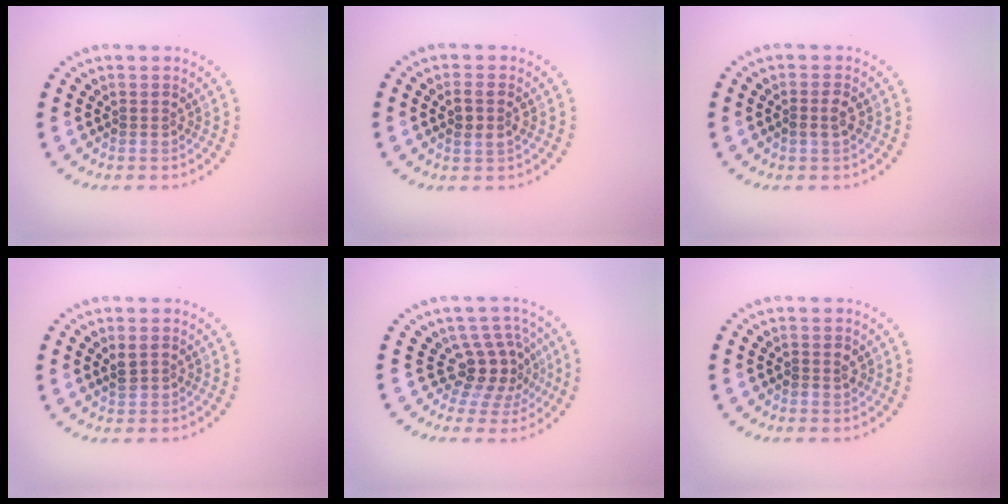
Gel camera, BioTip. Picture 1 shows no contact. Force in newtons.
{"total": 1.8, "press": 1.7, "slide": 0.7}
{"total": 1.4, "press": 1.4, "slide": 0.2}
{"total": 1.3, "press": 1.3, "slide": 0.1}
{"total": 3.7, "press": 2.7, "slide": 2.5}
{"total": 0.9, "press": 0.9, "slide": 0.2}